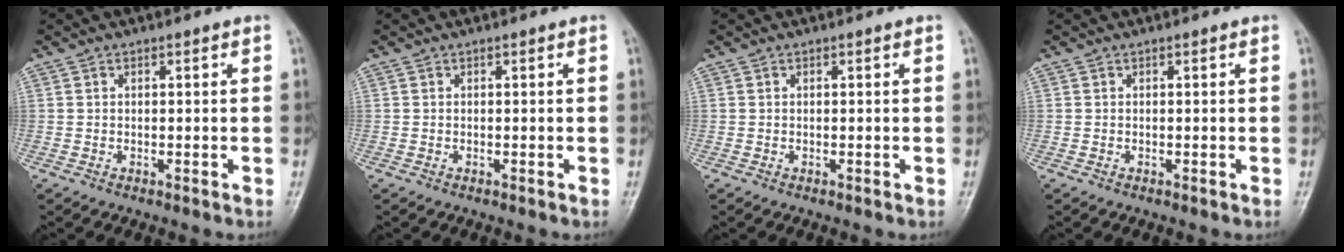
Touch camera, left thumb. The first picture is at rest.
{"total": 0.0}
{"total": 0.0}
{"total": 0.0}